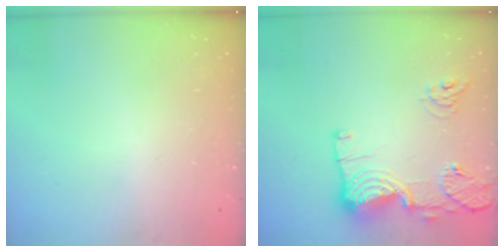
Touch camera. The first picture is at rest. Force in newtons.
{"total": 17.1, "press": 17.0, "slide": 1.7}